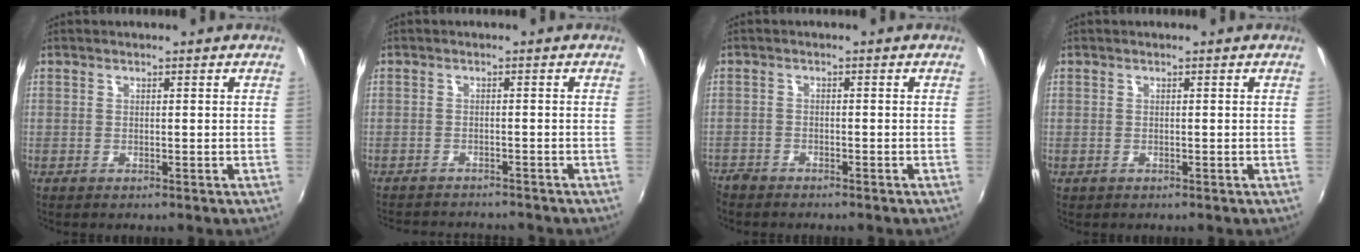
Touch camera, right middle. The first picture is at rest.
{"total": 7.7, "force": [-7.2, 1.6, 2.3], "torque": [-0.059, -0.014, -0.106]}
{"total": 3.7, "force": [-3.4, 1.4, 0.7], "torque": [-0.030, -0.014, -0.067]}
{"total": 0.0}